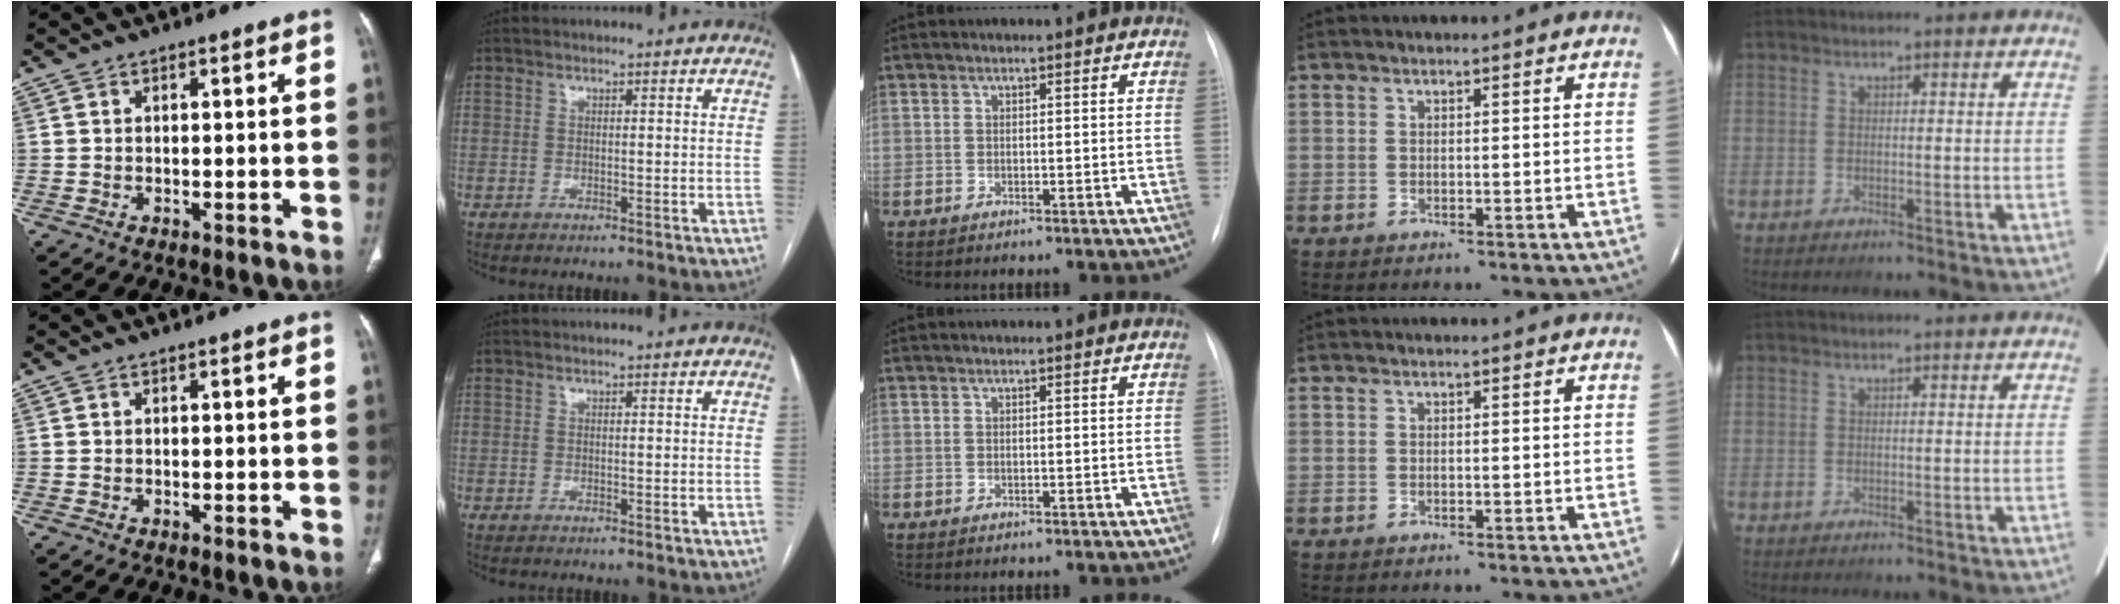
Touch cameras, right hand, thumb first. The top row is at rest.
{}